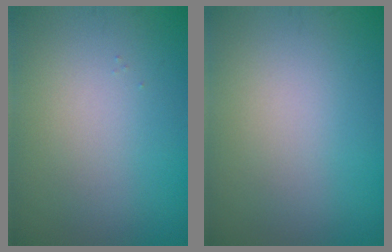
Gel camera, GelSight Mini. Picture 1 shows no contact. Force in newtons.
{"total": 0.0}